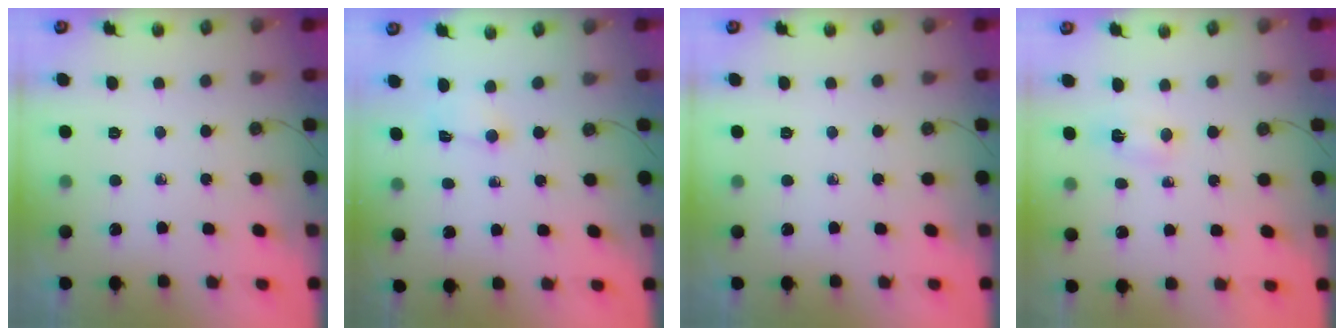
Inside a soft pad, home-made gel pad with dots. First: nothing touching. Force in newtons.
{"total": 1.2, "press": 1.0, "slide": 0.6}
{"total": 0.0}
{"total": 2.6, "press": 1.3, "slide": 2.2}